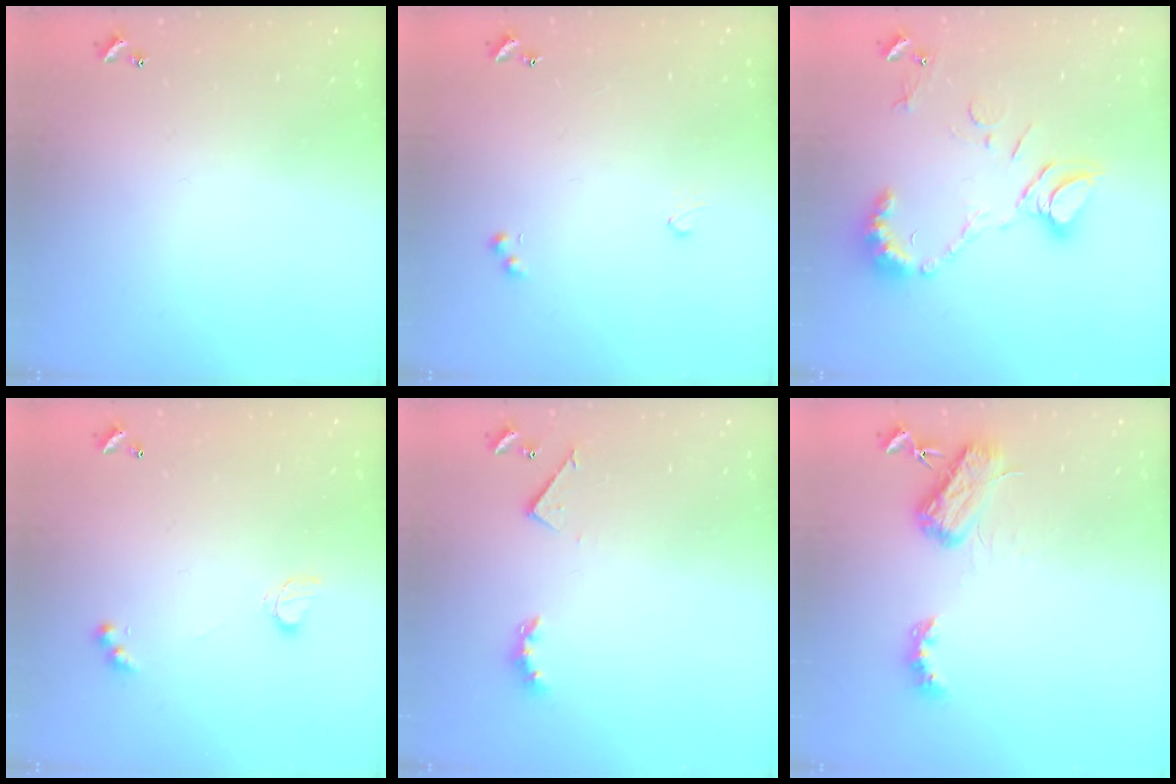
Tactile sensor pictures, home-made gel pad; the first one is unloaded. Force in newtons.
{"total": 3.9, "press": 3.8, "slide": 0.6}
{"total": 11.1, "press": 11.0, "slide": 1.3}
{"total": 4.1, "press": 4.0, "slide": 0.7}
{"total": 3.5, "press": 3.4, "slide": 0.7}
{"total": 5.3, "press": 5.2, "slide": 0.8}